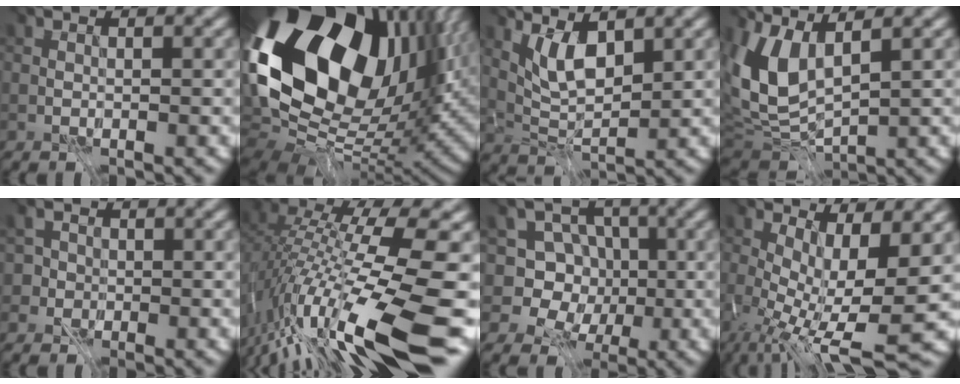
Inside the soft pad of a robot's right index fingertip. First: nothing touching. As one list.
[{"total": 19.2, "force": [4.4, 11.5, 14.7], "torque": [-0.282, -0.004, 0.105]}, {"total": 2.1, "force": [0.1, 0.3, 2.1], "torque": [-0.052, -0.023, 0.029]}, {"total": 6.6, "force": [0.6, 3.1, 5.8], "torque": [-0.154, -0.009, 0.035]}, {"total": 1.9, "force": [-1.1, 1.4, -0.4], "torque": [0.003, -0.002, -0.025]}, {"total": 14.8, "force": [-7.5, 1.4, 12.7], "torque": [-0.238, 0.004, -0.110]}, {"total": 3.9, "force": [-1.7, 3.4, 0.8], "torque": [0.002, -0.013, -0.031]}, {"total": 10.3, "force": [-1.8, 3.2, 9.6], "torque": [-0.153, -0.026, 0.011]}]